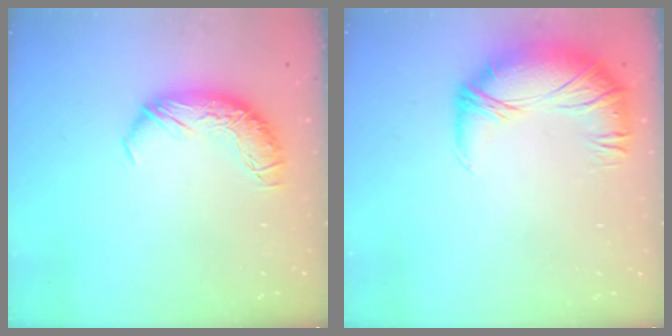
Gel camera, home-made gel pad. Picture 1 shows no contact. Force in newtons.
{"total": 2.8, "press": 1.4, "slide": 2.5}